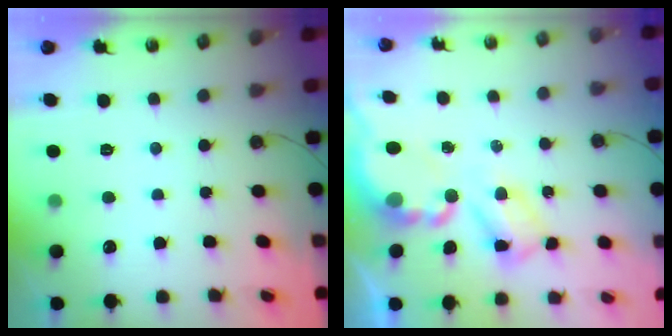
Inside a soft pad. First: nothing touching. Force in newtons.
{"total": 9.4, "press": 9.4, "slide": 0.4}